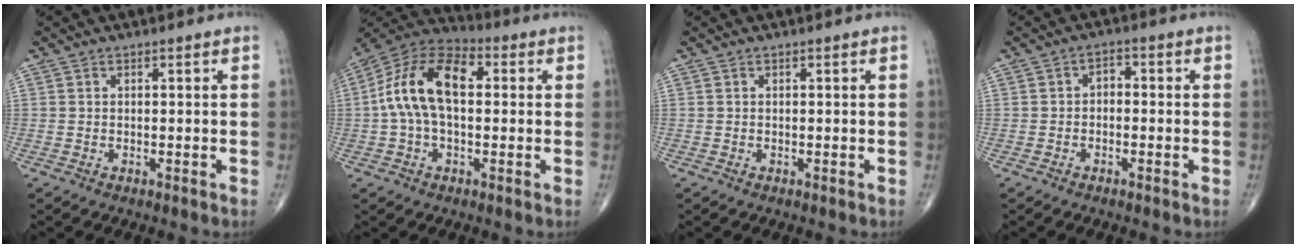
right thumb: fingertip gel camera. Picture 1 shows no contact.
{"total": 14.8, "force": [1.5, 8.4, 12.1], "torque": [-0.228, 0.039, 0.016]}
{"total": 0.0}
{"total": 2.3, "force": [-0.5, 1.6, 1.6], "torque": [-0.014, 0.016, -0.017]}